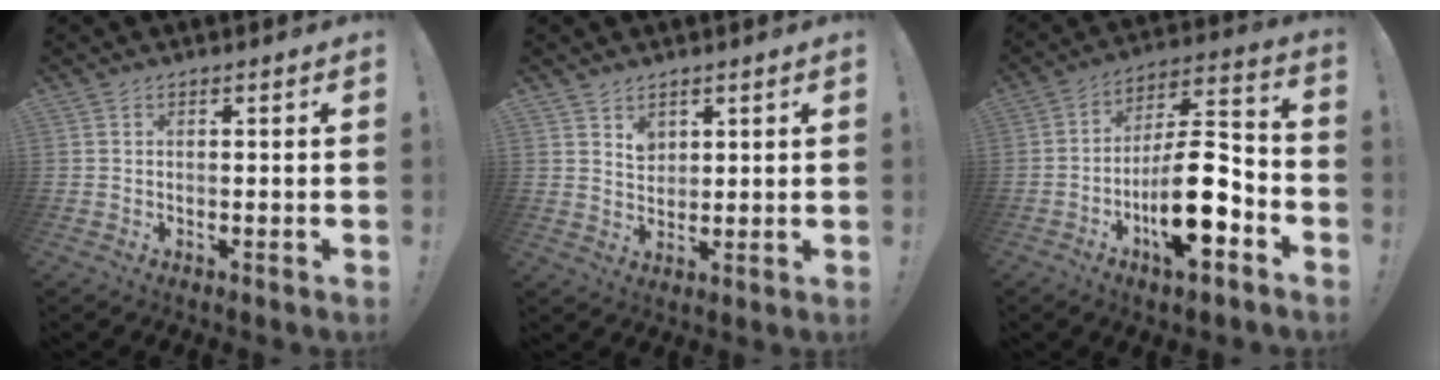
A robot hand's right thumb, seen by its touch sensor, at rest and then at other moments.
{"total": 4.0, "force": [2.8, 2.7, 1.0], "torque": [-0.010, -0.017, 0.049]}
{"total": 18.1, "force": [-6.8, 6.7, 15.4], "torque": [-0.265, 0.037, -0.104]}